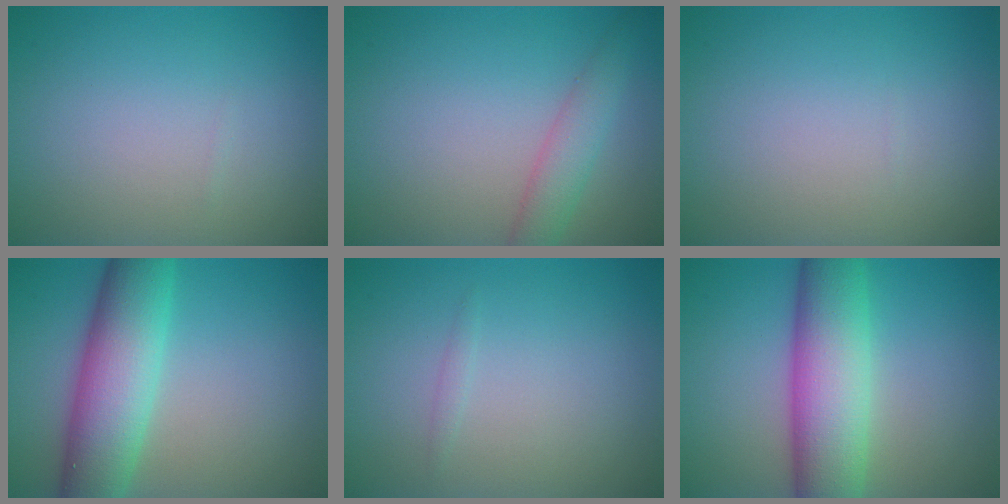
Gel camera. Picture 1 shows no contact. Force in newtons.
{"total": 2.2, "press": 2.2, "slide": 0.1}
{"total": 0.0}
{"total": 8.6, "press": 8.6, "slide": 0.2}
{"total": 0.6, "press": 0.6, "slide": 0.0}
{"total": 8.8, "press": 8.8, "slide": 0.2}